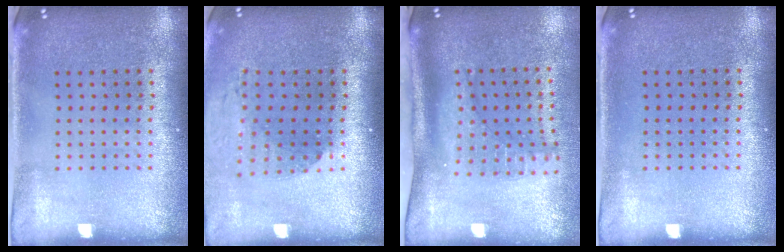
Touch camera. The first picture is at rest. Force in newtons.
{"total": 1.5, "press": 1.4, "slide": 0.6}
{"total": 2.2, "press": 1.6, "slide": 1.5}
{"total": 0.0}